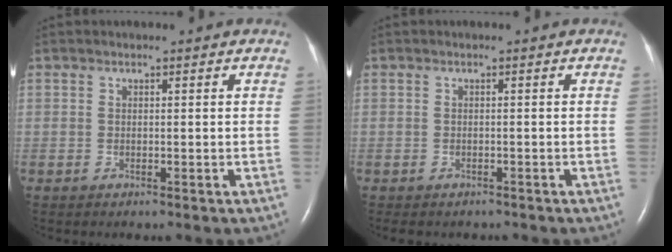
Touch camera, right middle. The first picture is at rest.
{"total": 5.2, "force": [-4.4, 2.1, 1.7], "torque": [-0.019, 0.000, -0.053]}